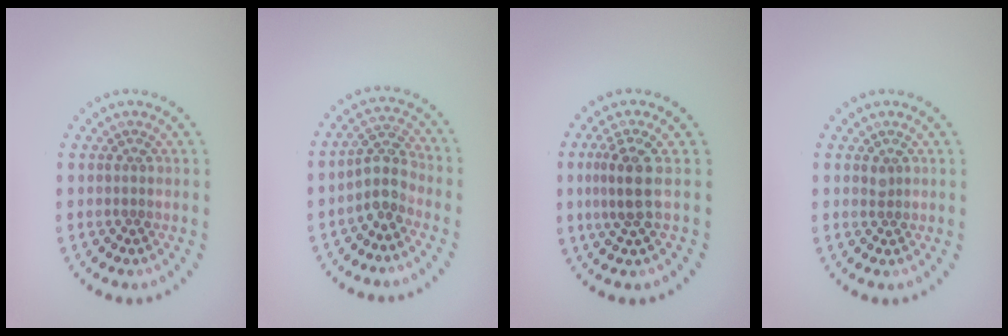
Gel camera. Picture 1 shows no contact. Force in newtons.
{"total": 3.0, "press": 2.3, "slide": 1.8}
{"total": 2.9, "press": 2.4, "slide": 1.5}
{"total": 0.7, "press": 0.6, "slide": 0.4}